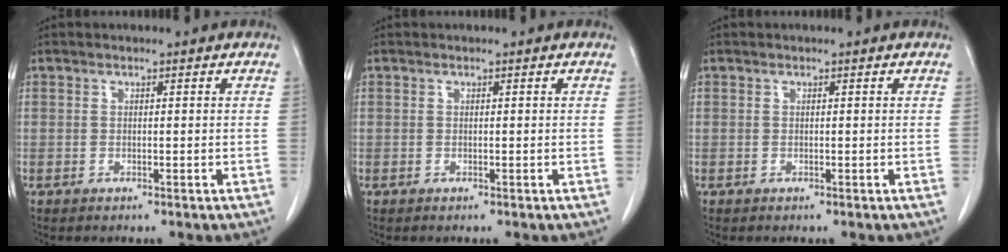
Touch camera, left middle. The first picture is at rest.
{"total": 0.0}
{"total": 0.0}